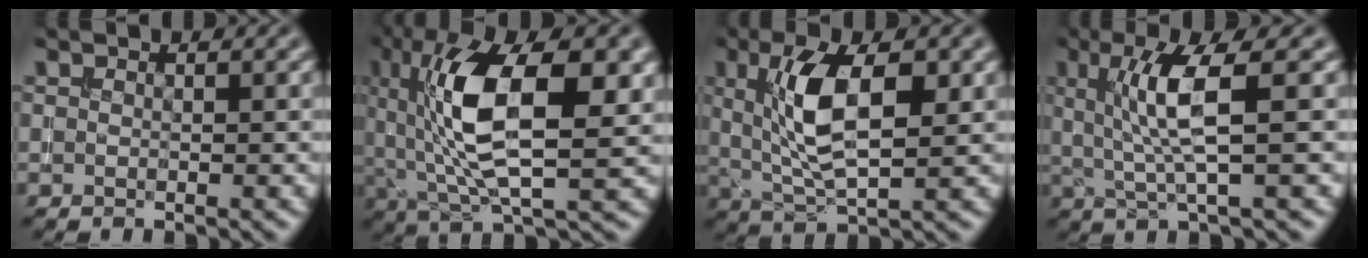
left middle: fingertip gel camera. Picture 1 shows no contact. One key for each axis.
{"total": 12.1, "fx": 2.1, "fy": 4.8, "fz": 11.0, "tx": -0.189, "ty": 0.008, "tz": 0.034}
{"total": 7.6, "fx": 1.6, "fy": 3.1, "fz": 6.7, "tx": -0.128, "ty": 0.002, "tz": 0.031}
{"total": 5.4, "fx": 1.0, "fy": 0.8, "fz": 5.3, "tx": -0.107, "ty": 0.002, "tz": 0.024}